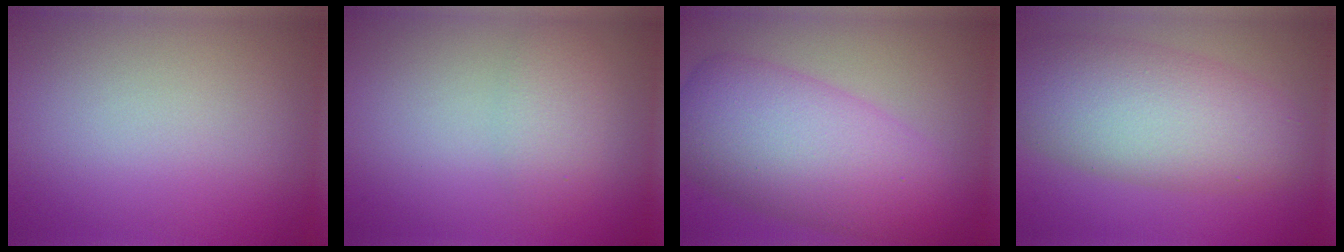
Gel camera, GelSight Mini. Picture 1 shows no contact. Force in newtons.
{"total": 2.2, "press": 2.2, "slide": 0.1}
{"total": 9.5, "press": 9.5, "slide": 0.3}
{"total": 8.1, "press": 8.1, "slide": 0.2}